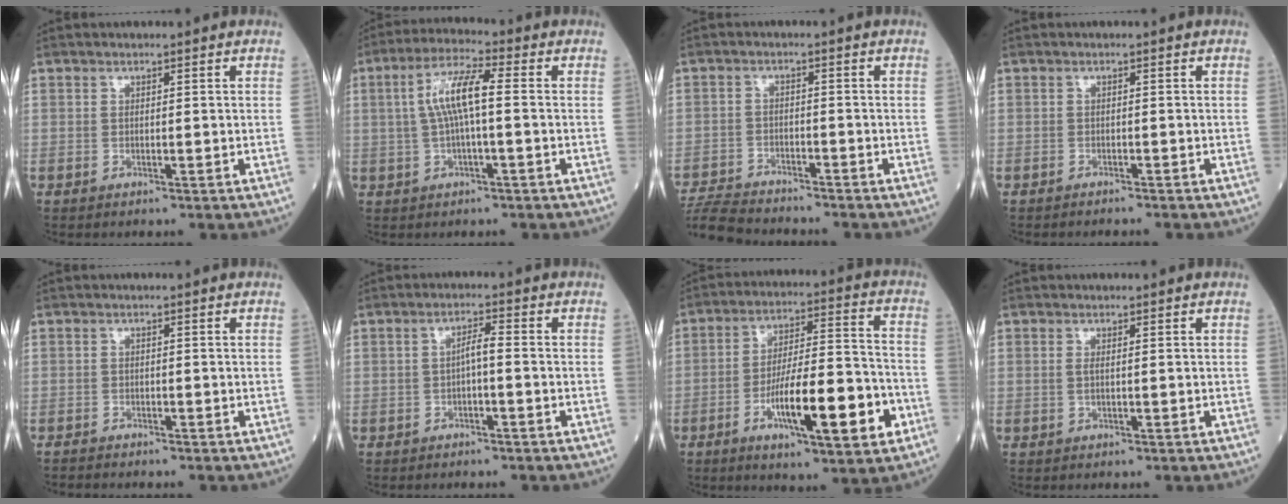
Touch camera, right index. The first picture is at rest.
{"total": 9.0, "force": [0.6, 1.5, 8.8], "torque": [-0.179, 0.026, 0.007]}
{"total": 8.7, "force": [-8.4, 1.1, 1.9], "torque": [-0.033, -0.011, -0.148]}
{"total": 2.0, "force": [-1.9, 0.1, 0.4], "torque": [-0.008, -0.003, -0.024]}
{"total": 2.1, "force": [-2.0, 0.1, 0.3], "torque": [-0.007, -0.005, -0.033]}
{"total": 2.4, "force": [-0.6, 0.3, 2.3], "torque": [-0.038, 0.007, -0.011]}
{"total": 15.8, "force": [-6.0, 2.7, 14.4], "torque": [-0.239, 0.001, -0.093]}
{"total": 0.7, "force": [0.1, 0.1, 0.7], "torque": [-0.019, -0.001, -0.001]}